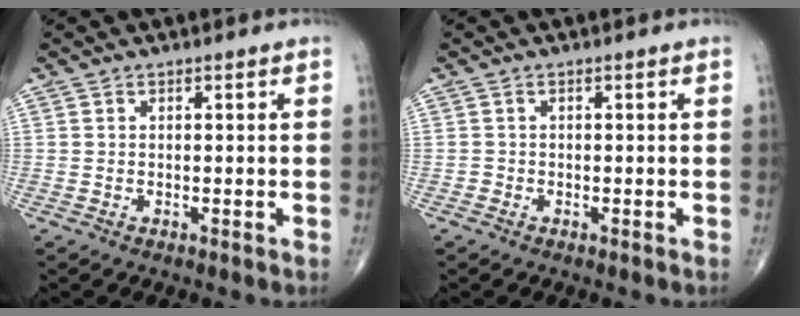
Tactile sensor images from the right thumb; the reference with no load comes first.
{"total": 0.6, "force": [-0.3, 0.5, 0.0], "torque": [0.000, 0.003, -0.007]}